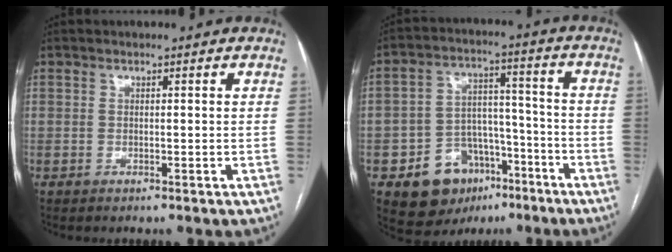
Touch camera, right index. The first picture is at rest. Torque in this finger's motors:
{"motor_torque": [0.01, -0.05, -0.26, -0.04]}